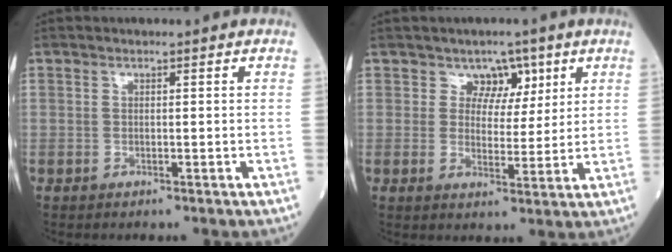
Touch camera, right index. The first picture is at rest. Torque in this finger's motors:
{"motor_torque": [-0.27, -0.05, -0.12, -0.02]}